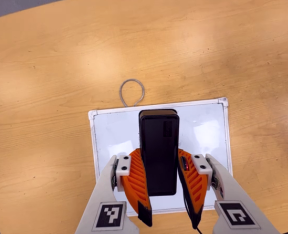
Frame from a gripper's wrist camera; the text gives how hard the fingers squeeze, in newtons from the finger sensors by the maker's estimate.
{"total": 8.1, "left": 7.1, "right": 9.1}